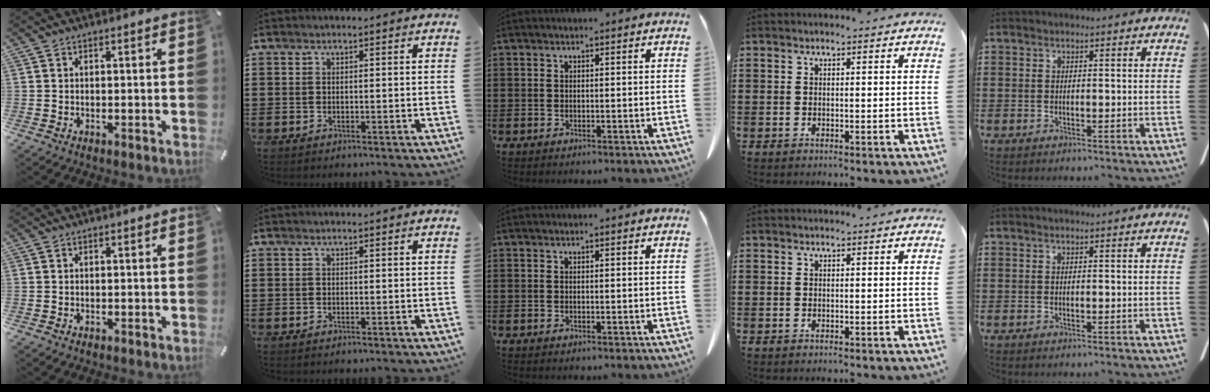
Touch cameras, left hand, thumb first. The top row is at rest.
{}